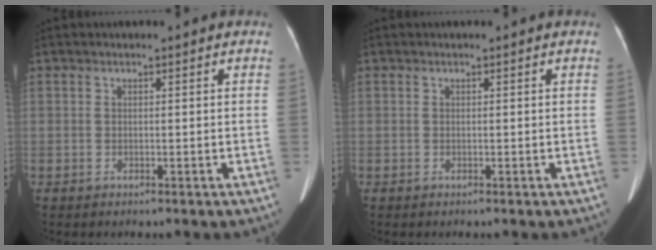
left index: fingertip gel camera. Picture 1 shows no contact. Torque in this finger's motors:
{"motor_torque": [0.04, 0.06, 0.00, 0.00]}